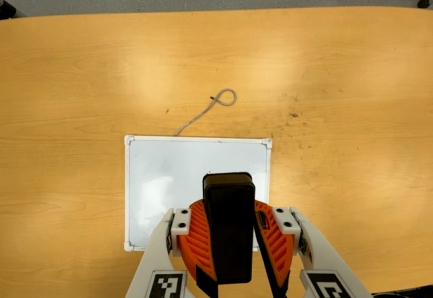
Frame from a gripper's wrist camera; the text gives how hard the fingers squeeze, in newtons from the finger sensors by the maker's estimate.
{"total": 10.4, "left": 10.2, "right": 10.6}